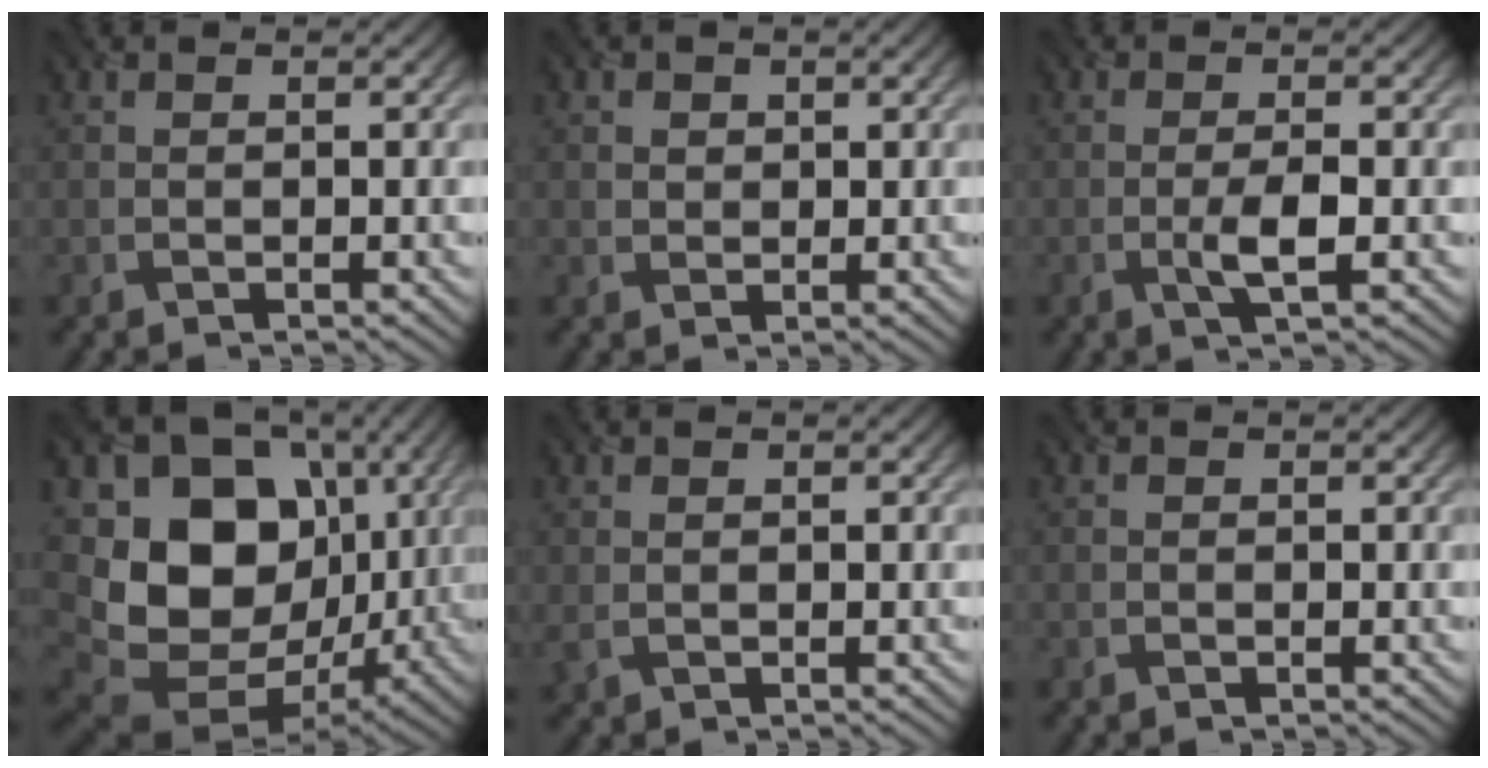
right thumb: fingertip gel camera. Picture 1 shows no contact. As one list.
[{"total": 1.6, "force": [0.6, 1.4, 0.4], "torque": [-0.012, -0.008, 0.010]}, {"total": 3.5, "force": [-1.0, 0.7, 3.3], "torque": [-0.063, 0.003, -0.022]}, {"total": 16.0, "force": [1.0, 12.6, 9.8], "torque": [-0.198, -0.030, 0.025]}, {"total": 1.4, "force": [0.2, 0.9, 1.0], "torque": [-0.028, -0.002, 0.005]}, {"total": 0.0}]